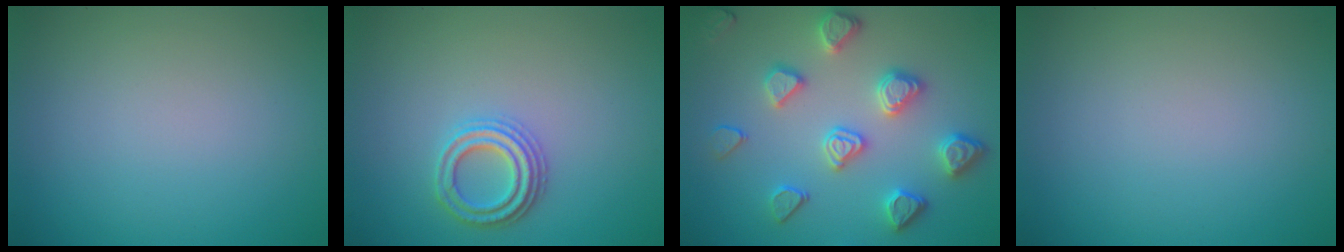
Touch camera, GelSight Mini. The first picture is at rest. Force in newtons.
{"total": 2.7, "press": 2.6, "slide": 0.8}
{"total": 4.4, "press": 4.1, "slide": 1.5}
{"total": 0.0}